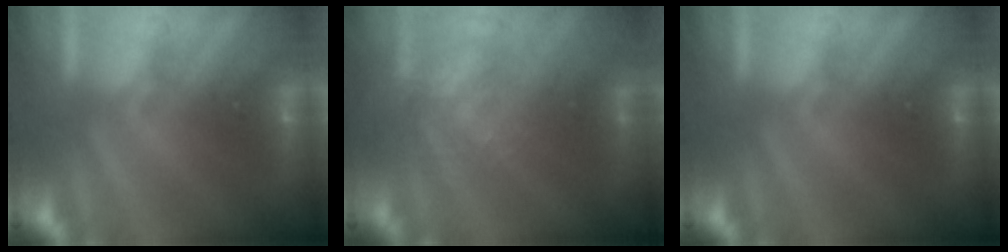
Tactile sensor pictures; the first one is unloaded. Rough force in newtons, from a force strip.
{"total": 2.7}
{"total": 0.0}